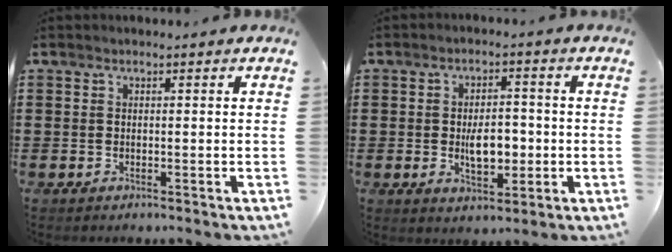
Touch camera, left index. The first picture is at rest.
{"total": 6.1, "force": [-0.6, 3.2, 5.2], "torque": [-0.071, -0.001, -0.017]}